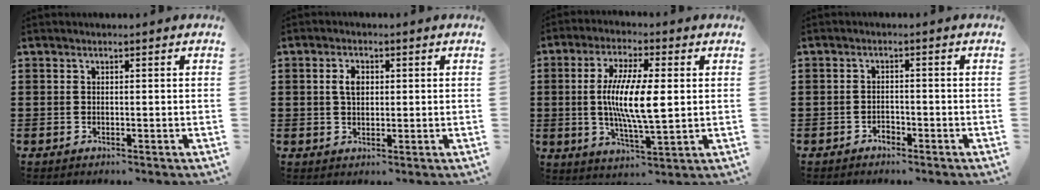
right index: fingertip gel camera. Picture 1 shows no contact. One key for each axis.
{"total": 3.1, "fx": 0.6, "fy": 1.9, "fz": 2.4, "tx": -0.051, "ty": 0.011, "tz": 0.008}
{"total": 9.9, "fx": 0.6, "fy": 2.7, "fz": 9.5, "tx": -0.189, "ty": 0.001, "tz": 0.007}
{"total": 1.4, "fx": -1.2, "fy": 0.6, "fz": 0.4, "tx": -0.014, "ty": -0.001, "tz": -0.026}